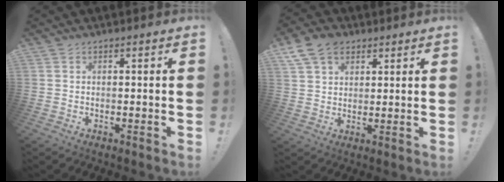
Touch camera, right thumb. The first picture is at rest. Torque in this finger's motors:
{"motor_torque": [0.25, 0.25, 0.10, 0.06, 0.01]}